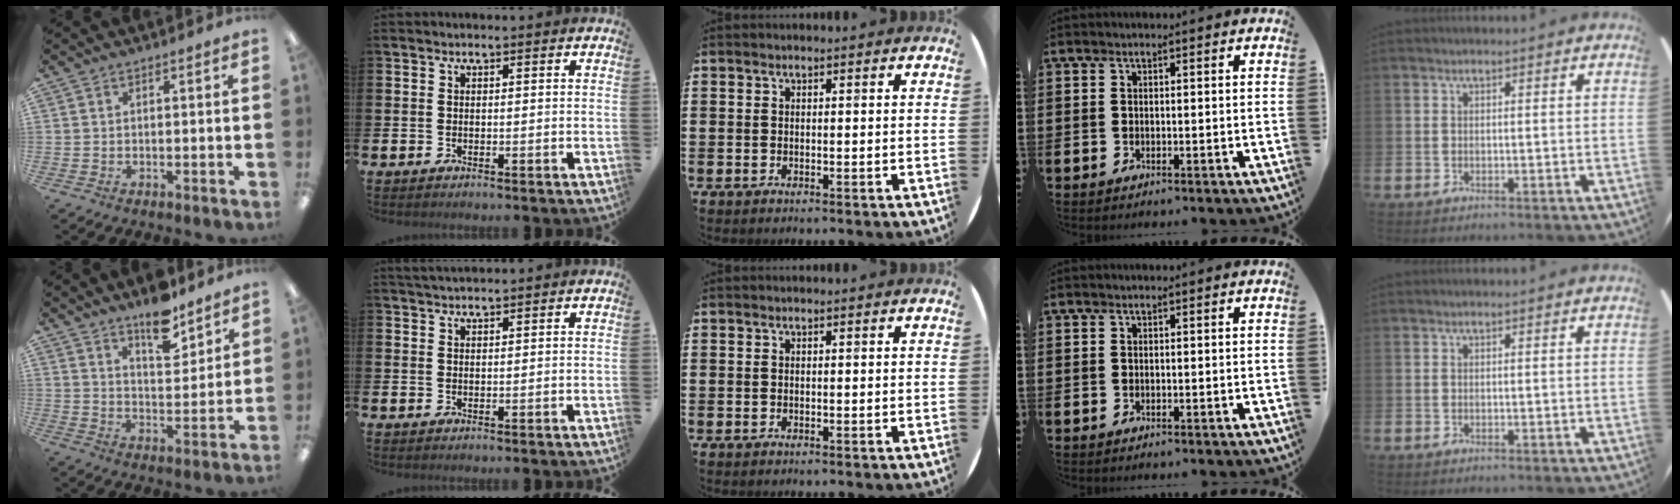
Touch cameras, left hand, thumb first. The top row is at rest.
{"thumb": {"total": 10.2, "force": [8.1, 3.7, 4.9], "torque": [-0.062, -0.052, 0.140]}, "index": {"total": 1.9, "force": [1.8, 0.3, 0.3], "torque": [-0.005, -0.001, 0.033]}}